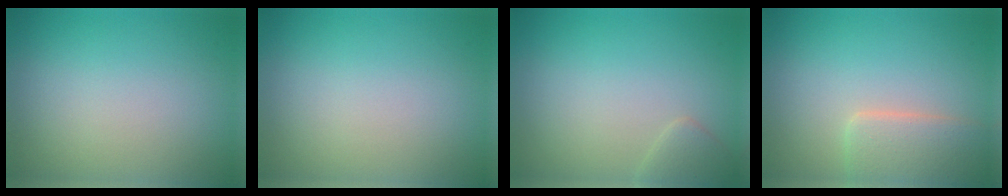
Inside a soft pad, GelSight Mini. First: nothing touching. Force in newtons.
{"total": 0.0}
{"total": 1.4, "press": 1.4, "slide": 0.1}
{"total": 3.7, "press": 3.7, "slide": 0.2}